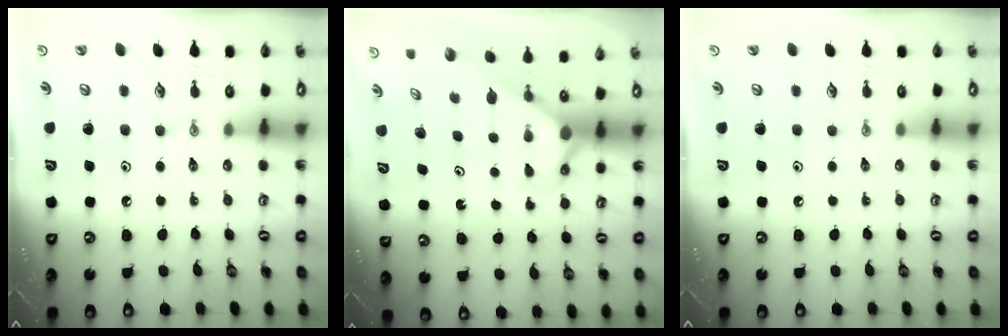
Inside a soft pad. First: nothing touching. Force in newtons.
{"total": 2.7, "press": 2.7, "slide": 0.0}
{"total": 0.0}